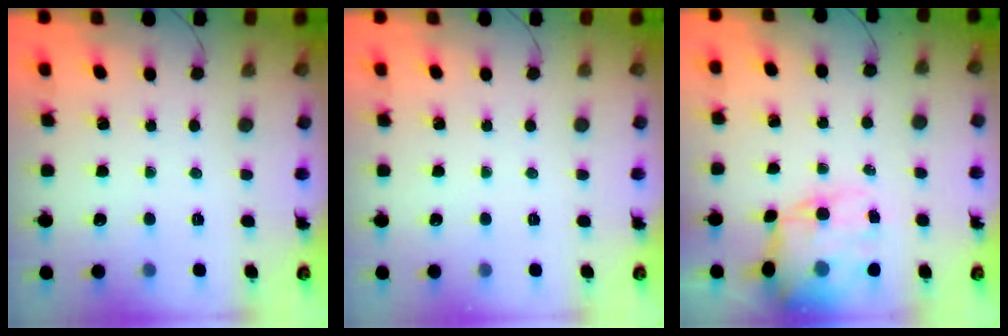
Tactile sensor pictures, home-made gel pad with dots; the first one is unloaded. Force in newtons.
{"total": 0.0}
{"total": 13.8, "press": 13.3, "slide": 3.5}